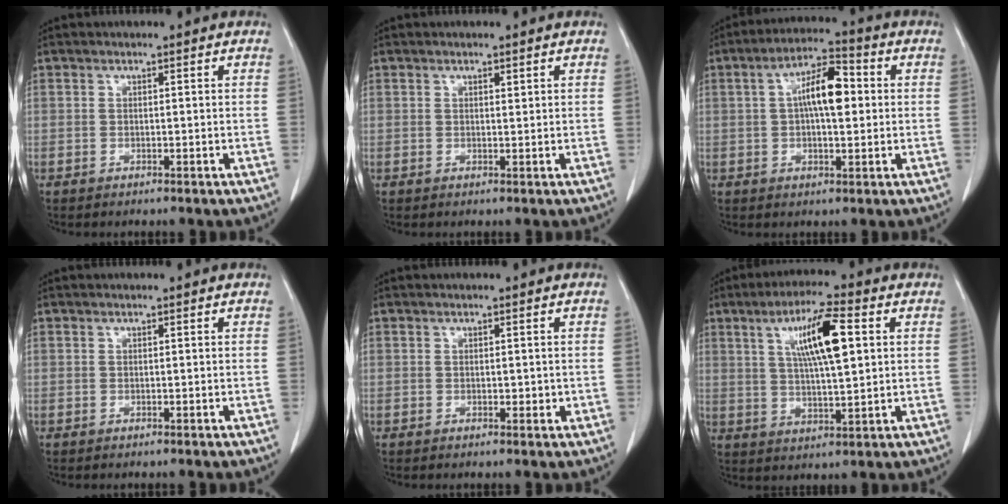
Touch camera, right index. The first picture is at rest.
{"total": 0.6, "force": [0.4, 0.1, 0.4], "torque": [-0.009, -0.003, 0.007]}
{"total": 8.7, "force": [1.1, 2.8, 8.1], "torque": [-0.149, 0.021, 0.013]}
{"total": 0.0}
{"total": 1.2, "force": [0.0, 0.6, 1.0], "torque": [-0.012, -0.001, 0.001]}
{"total": 10.6, "force": [3.1, 1.6, 10.0], "torque": [-0.177, 0.009, 0.055]}